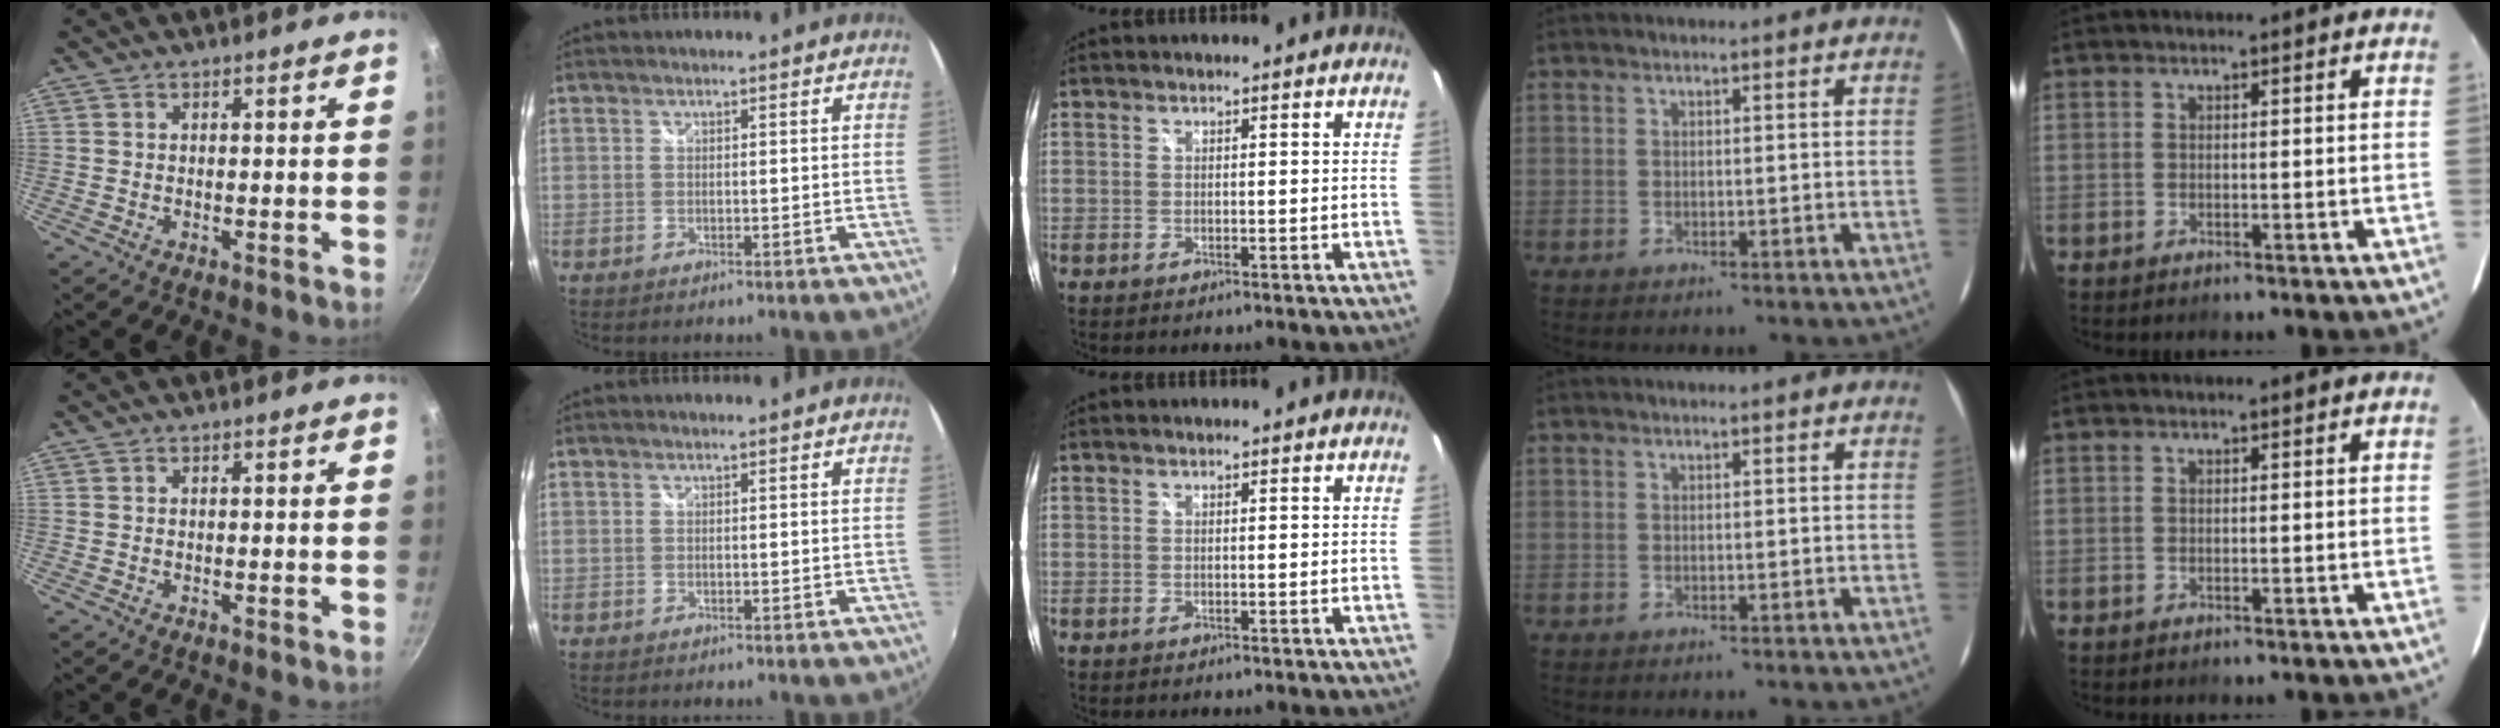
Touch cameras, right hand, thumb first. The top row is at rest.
{}